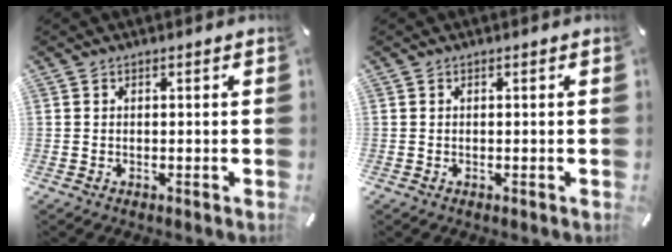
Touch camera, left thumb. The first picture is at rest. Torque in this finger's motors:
{"motor_torque": [-0.01, 0.05, -0.02, -0.03, 0.01]}